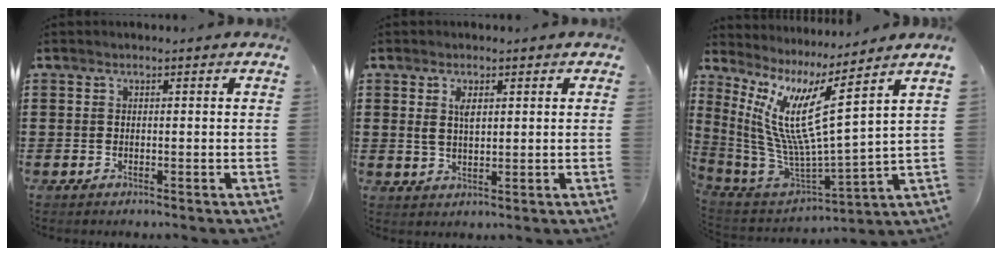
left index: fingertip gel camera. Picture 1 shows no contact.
{"total": 3.0, "force": [1.1, 1.6, 2.3], "torque": [-0.050, 0.007, 0.019]}
{"total": 11.6, "force": [5.1, 1.3, 10.4], "torque": [-0.246, -0.061, 0.072]}